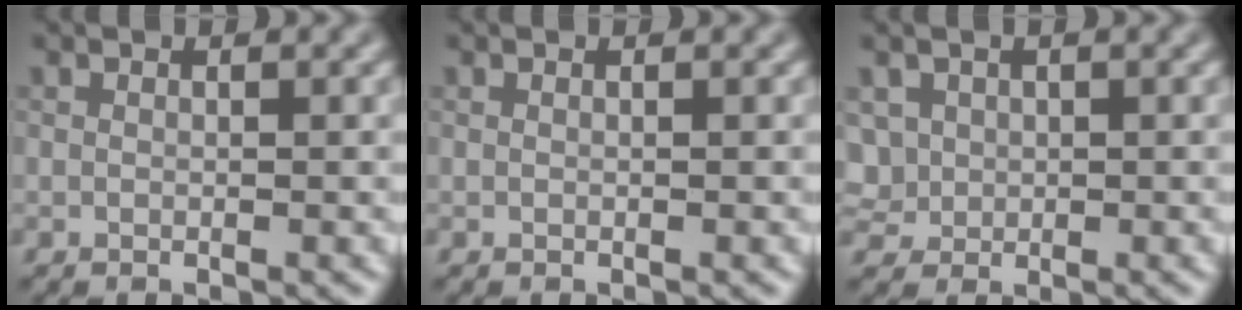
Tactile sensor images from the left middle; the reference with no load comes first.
{"total": 0.0}
{"total": 2.2, "force": [0.6, 2.0, 0.6], "torque": [-0.024, 0.004, 0.024]}